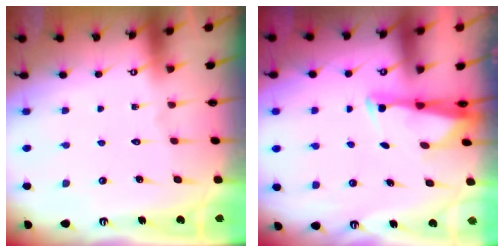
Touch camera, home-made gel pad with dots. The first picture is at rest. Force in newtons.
{"total": 2.8, "press": 2.7, "slide": 0.7}